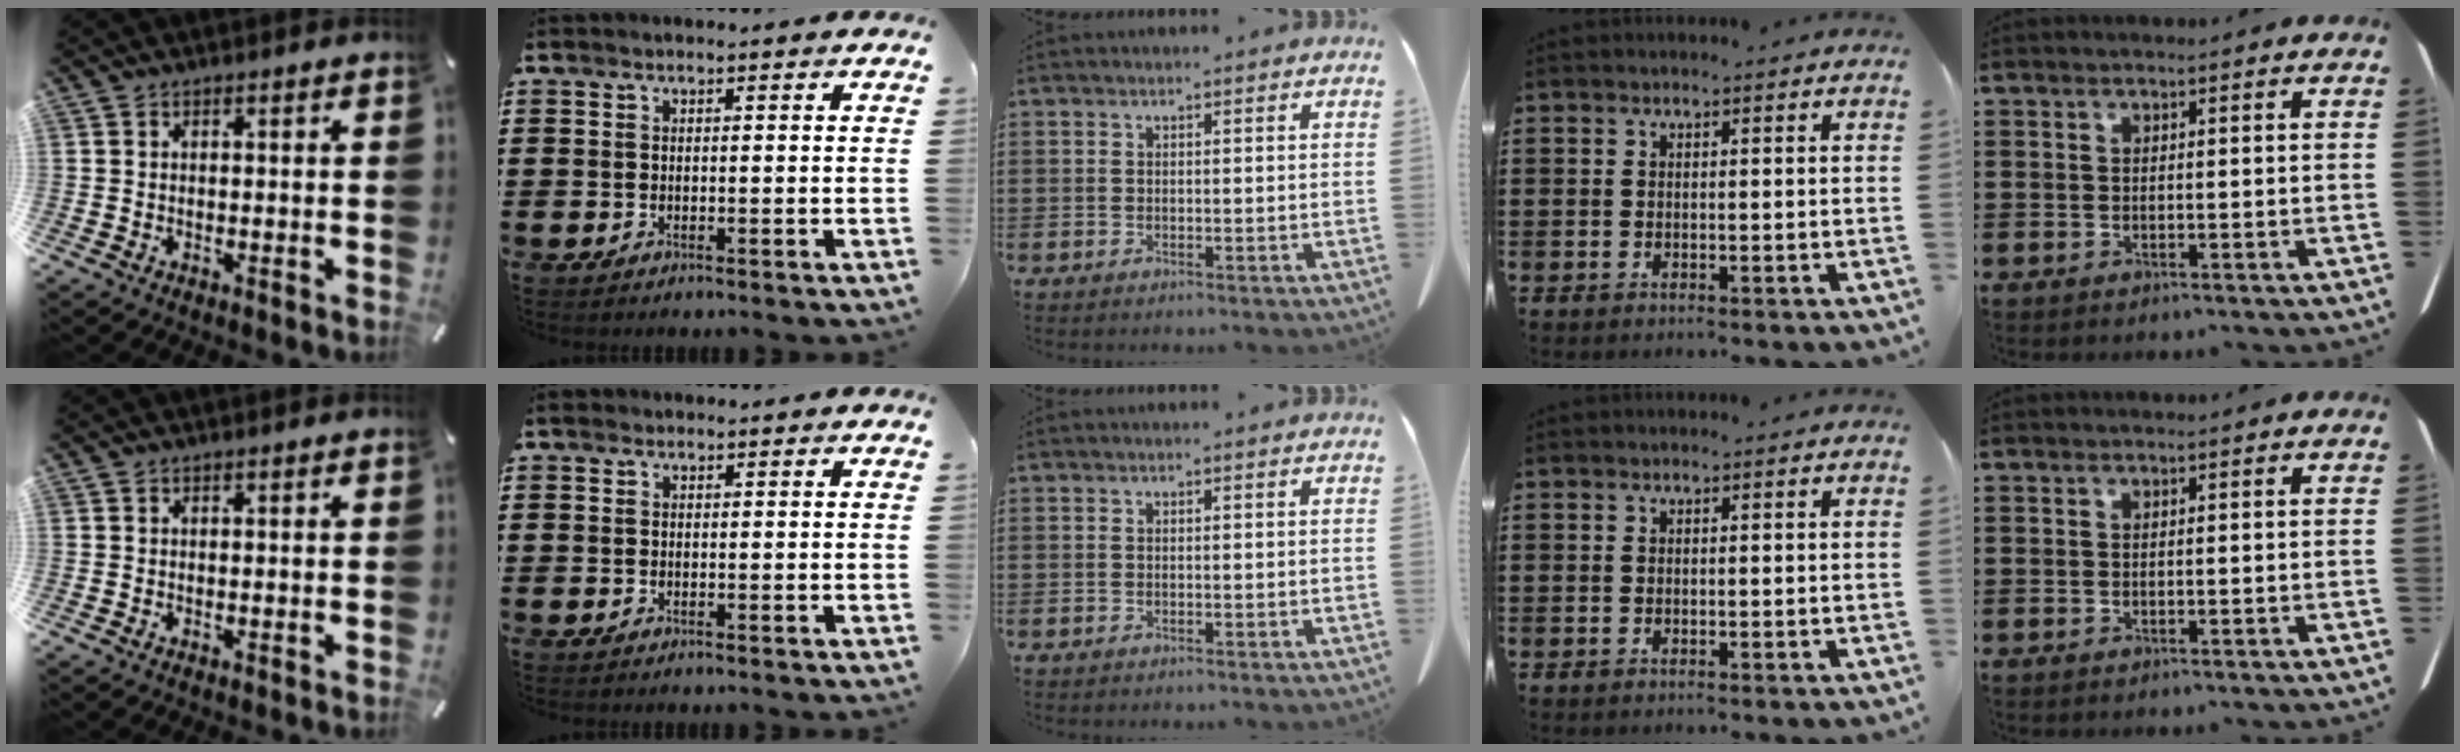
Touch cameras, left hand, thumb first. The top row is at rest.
{"index": {"total": 0.6, "force": [0.2, 0.6, 0.3], "torque": [-0.006, 0.006, 0.003]}}